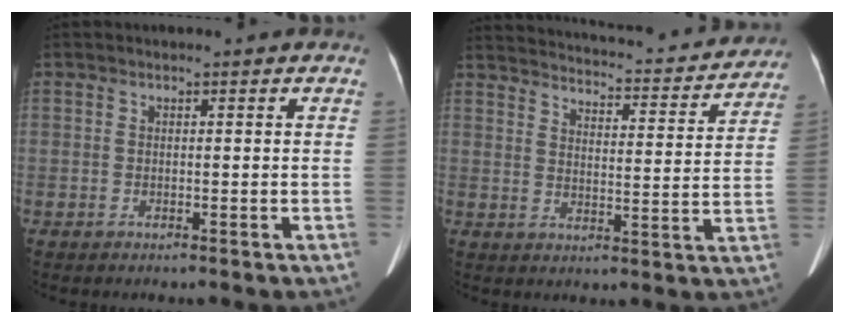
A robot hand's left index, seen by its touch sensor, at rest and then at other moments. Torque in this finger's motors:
{"motor_torque": [0.00, -2.14, 0.28, 0.02]}